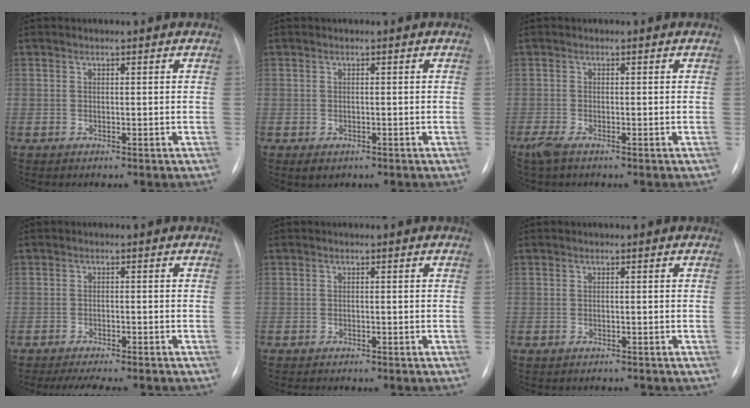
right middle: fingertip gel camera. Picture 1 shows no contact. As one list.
[{"total": 1.8, "force": [-1.0, 1.2, 1.0], "torque": [-0.013, 0.000, -0.004]}, {"total": 2.7, "force": [-1.9, 0.7, 1.8], "torque": [-0.044, -0.009, -0.036]}, {"total": 9.1, "force": [-7.9, 2.2, 4.0], "torque": [-0.053, -0.003, -0.106]}, {"total": 3.3, "force": [-2.8, 0.9, 1.6], "torque": [-0.025, -0.005, -0.026]}, {"total": 2.2, "force": [-2.0, 0.8, 0.3], "torque": [-0.005, -0.003, -0.024]}]